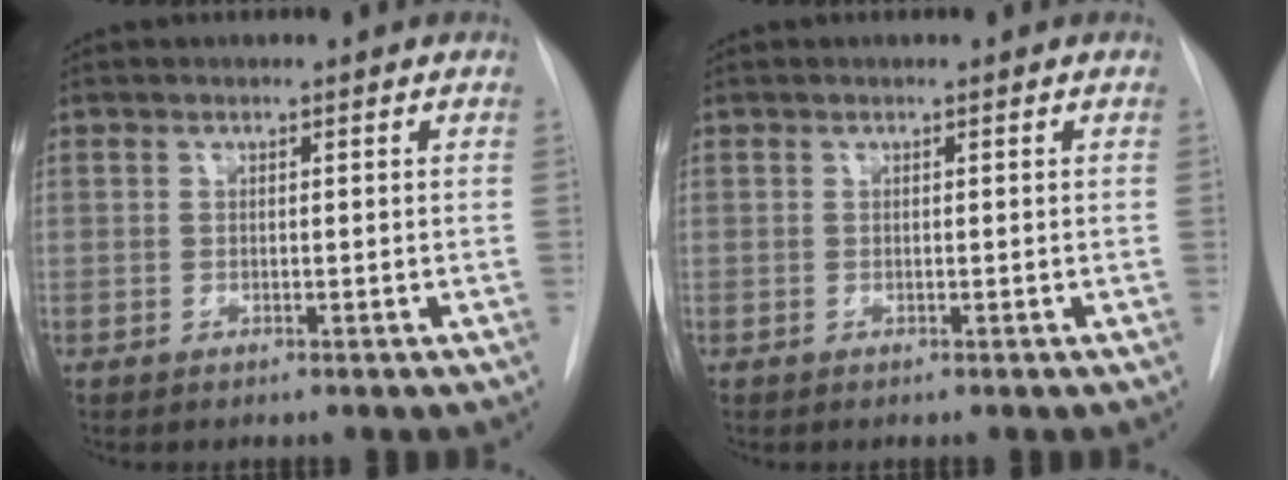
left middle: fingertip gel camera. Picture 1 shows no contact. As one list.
[{"total": 0.0}]